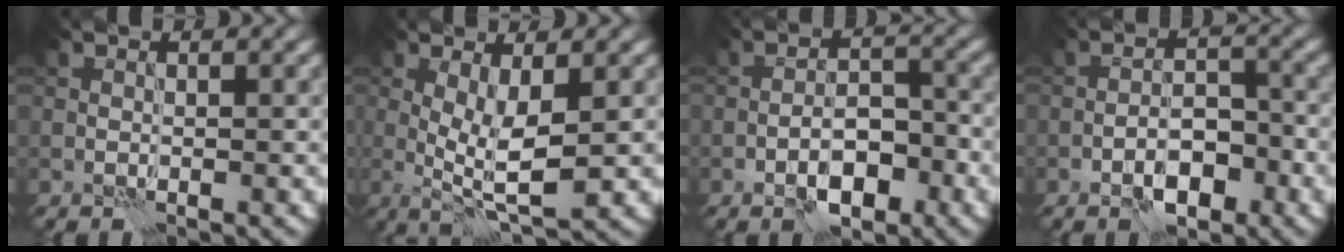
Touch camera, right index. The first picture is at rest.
{"total": 4.8, "force": [-0.1, 1.1, 4.7], "torque": [-0.082, -0.009, 0.001]}
{"total": 4.5, "force": [-2.6, 1.8, 3.2], "torque": [-0.043, 0.007, -0.043]}
{"total": 4.0, "force": [-2.4, 1.7, 2.7], "torque": [-0.034, 0.007, -0.041]}